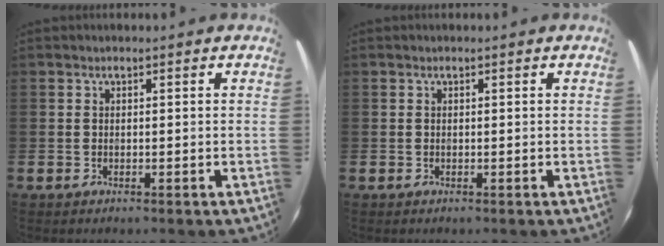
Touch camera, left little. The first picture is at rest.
{"total": 0.0}